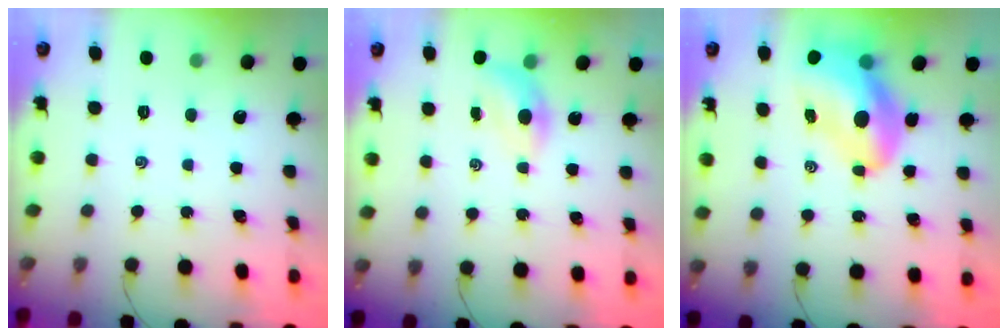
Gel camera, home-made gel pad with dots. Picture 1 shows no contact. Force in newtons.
{"total": 4.0, "press": 3.9, "slide": 0.9}
{"total": 14.3, "press": 13.7, "slide": 4.1}